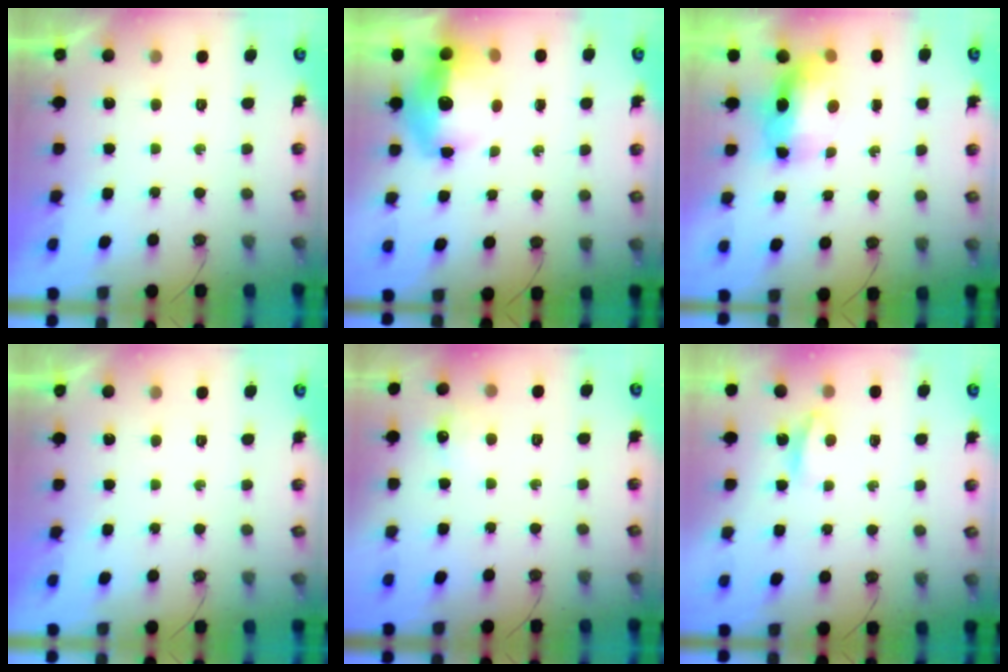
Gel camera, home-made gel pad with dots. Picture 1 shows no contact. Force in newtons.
{"total": 15.0, "press": 14.9, "slide": 1.2}
{"total": 9.7, "press": 9.5, "slide": 1.5}
{"total": 0.0}
{"total": 6.4, "press": 6.3, "slide": 0.8}
{"total": 4.4, "press": 4.4, "slide": 0.4}